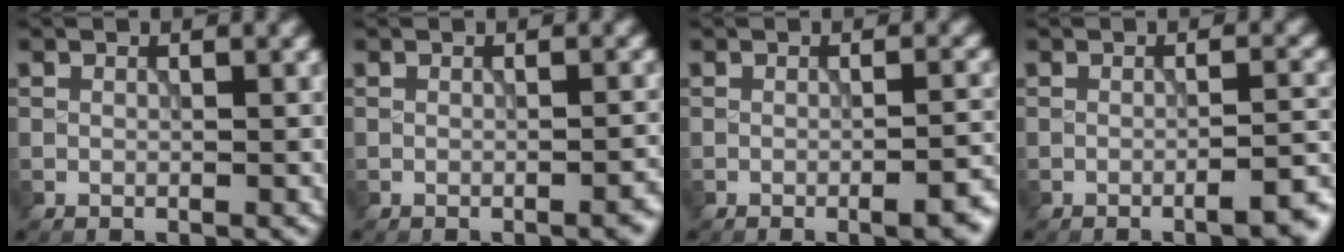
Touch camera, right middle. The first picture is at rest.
{"total": 1.5, "force": [-0.7, 0.3, 1.2], "torque": [-0.013, 0.002, -0.010]}
{"total": 3.8, "force": [-1.7, 1.0, 3.2], "torque": [-0.039, 0.001, -0.024]}
{"total": 3.7, "force": [-2.2, 0.9, 2.9], "torque": [-0.031, 0.007, -0.035]}